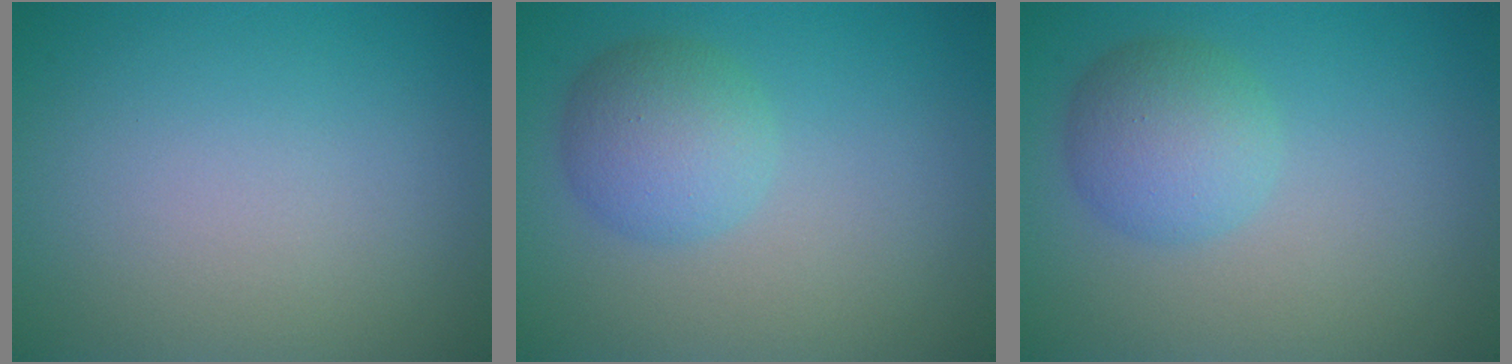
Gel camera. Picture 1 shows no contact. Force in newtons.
{"total": 3.8, "press": 3.8, "slide": 0.1}
{"total": 3.8, "press": 3.8, "slide": 0.1}